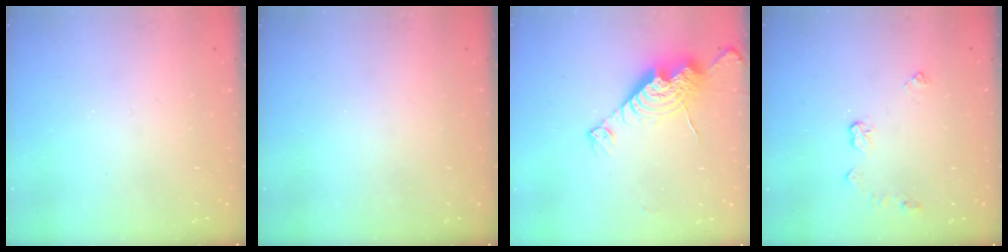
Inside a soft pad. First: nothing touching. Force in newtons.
{"total": 0.0}
{"total": 13.6, "press": 13.6, "slide": 1.3}
{"total": 6.1, "press": 6.1, "slide": 0.4}